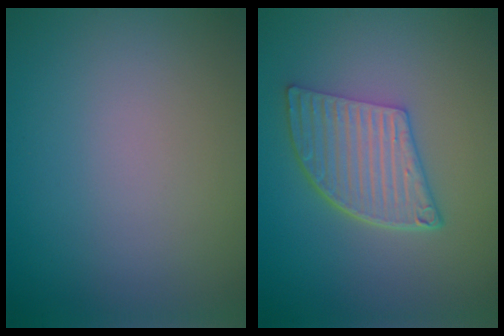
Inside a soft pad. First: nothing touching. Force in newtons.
{"total": 5.8, "press": 4.3, "slide": 3.9}